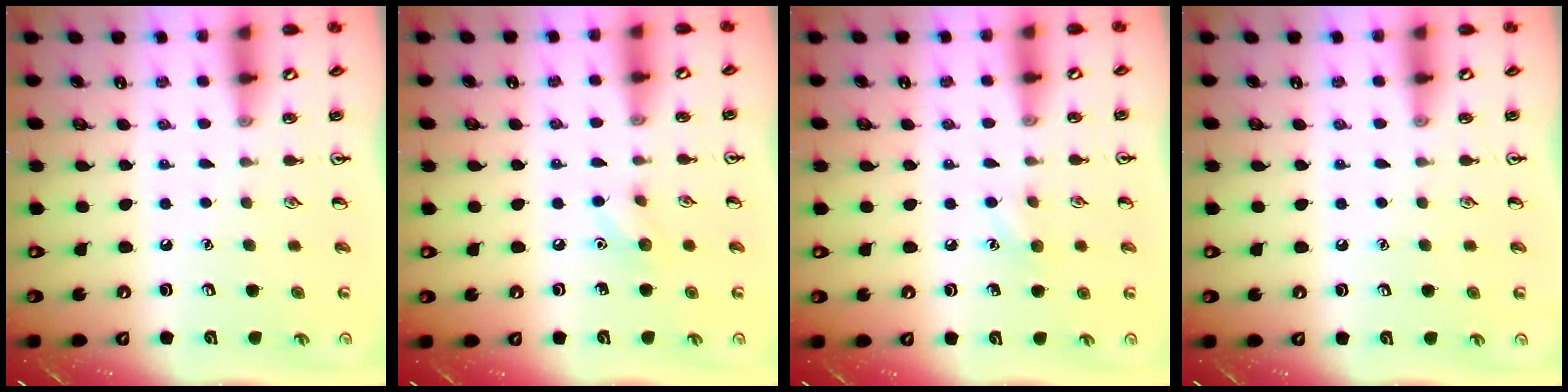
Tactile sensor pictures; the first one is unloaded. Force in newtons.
{"total": 6.2, "press": 6.0, "slide": 1.5}
{"total": 6.5, "press": 6.2, "slide": 2.0}
{"total": 0.0}